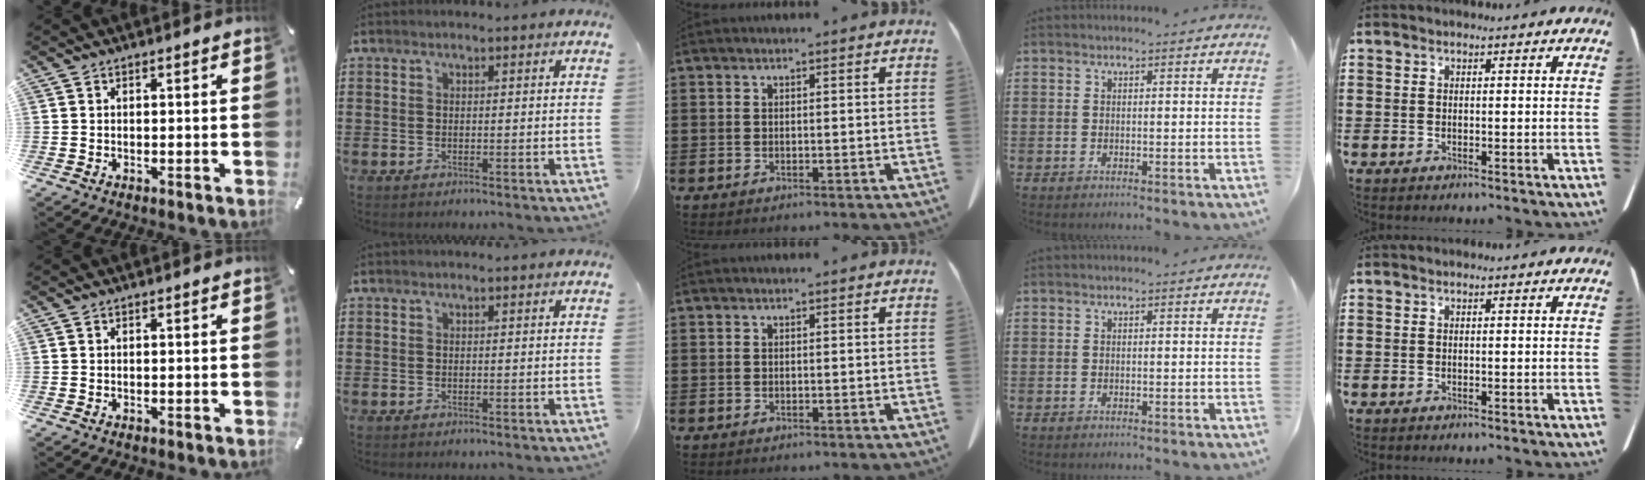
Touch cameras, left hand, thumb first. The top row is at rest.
{}